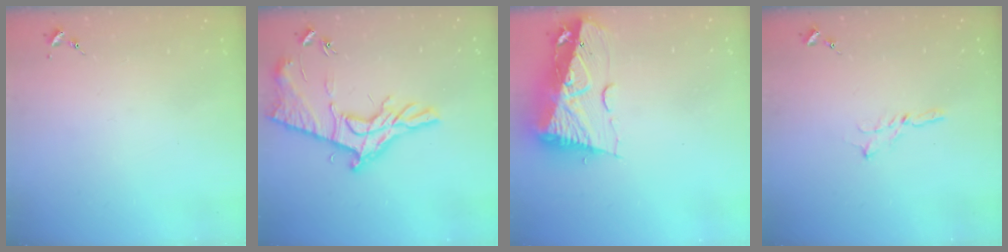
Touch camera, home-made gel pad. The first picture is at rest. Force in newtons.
{"total": 17.4, "press": 17.3, "slide": 0.9}
{"total": 14.8, "press": 14.7, "slide": 1.8}
{"total": 3.5, "press": 3.5, "slide": 0.1}